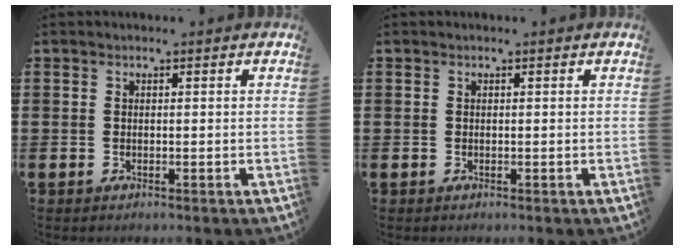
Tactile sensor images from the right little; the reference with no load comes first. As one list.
[{"total": 0.0}]